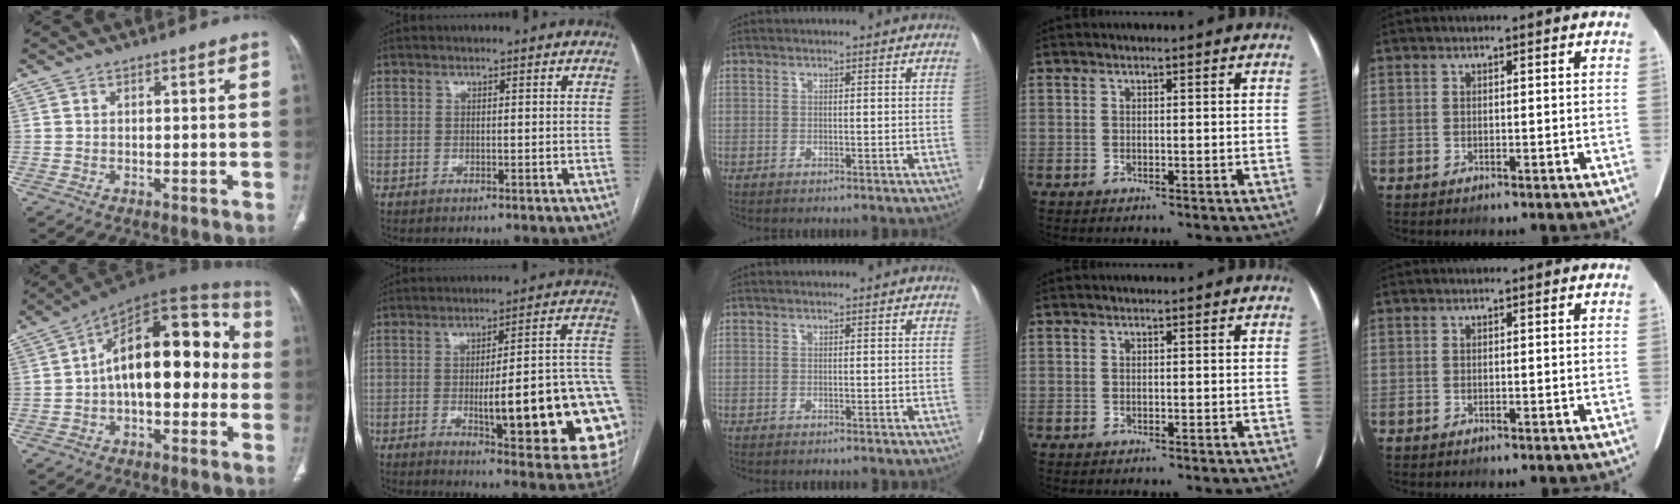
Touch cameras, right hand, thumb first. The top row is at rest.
{"thumb": {"total": 20.5, "force": [-0.3, 10.7, 17.6], "torque": [-0.230, 0.055, -0.016]}, "index": {"total": 25.0, "force": [-4.0, 4.0, 24.4], "torque": [-0.221, 0.005, -0.044]}}